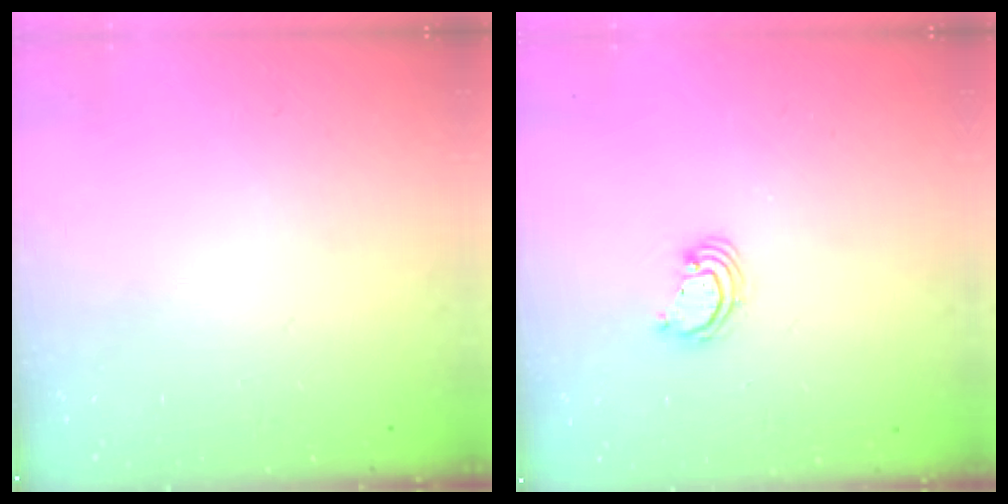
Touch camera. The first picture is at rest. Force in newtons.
{"total": 2.4, "press": 2.4, "slide": 0.1}